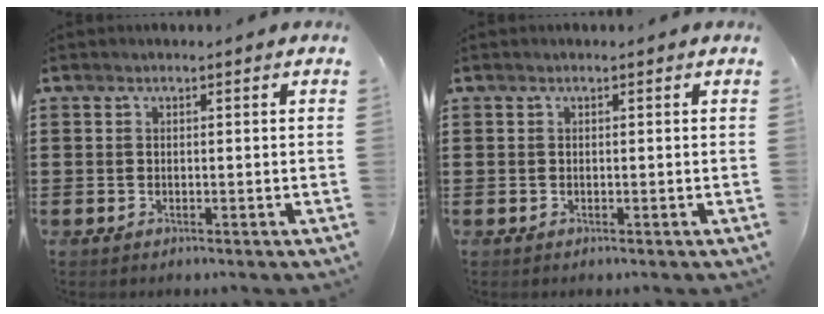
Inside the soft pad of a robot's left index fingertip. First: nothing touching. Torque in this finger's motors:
{"motor_torque": [-0.04, -0.03, 0.00, 0.00]}